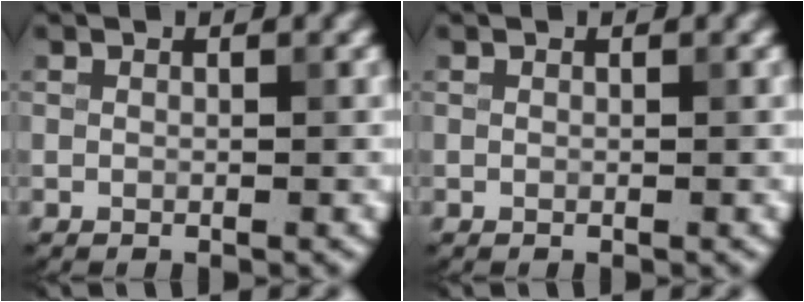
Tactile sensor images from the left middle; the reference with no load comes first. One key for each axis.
{"total": 0.0}